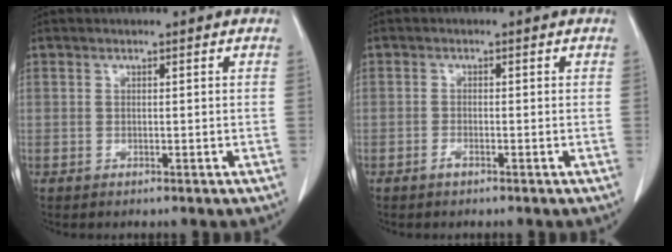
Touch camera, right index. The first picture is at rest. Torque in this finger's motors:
{"motor_torque": [0.16, -0.10, 0.01, 0.01]}